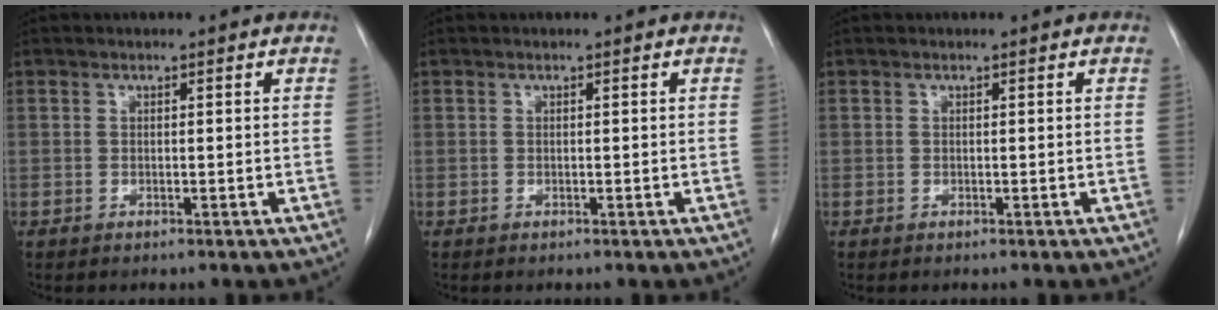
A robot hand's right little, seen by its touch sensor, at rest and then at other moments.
{"total": 0.0}
{"total": 0.0}